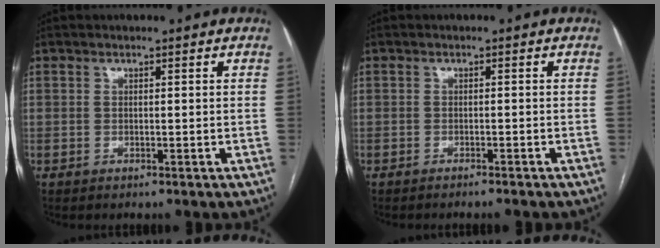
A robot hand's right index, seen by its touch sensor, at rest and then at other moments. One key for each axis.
{"total": 2.8, "fx": -2.6, "fy": 0.2, "fz": 1.0, "tx": -0.014, "ty": -0.003, "tz": -0.032}